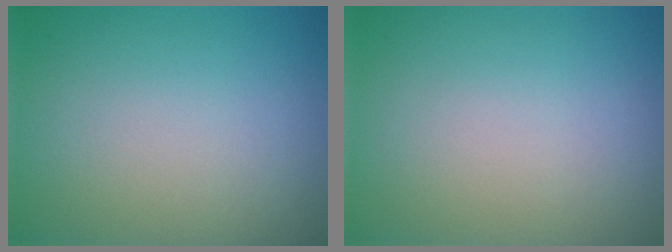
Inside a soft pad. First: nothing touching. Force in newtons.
{"total": 0.0}